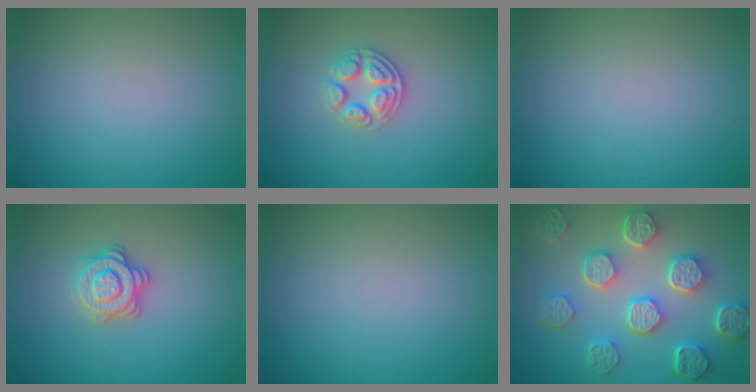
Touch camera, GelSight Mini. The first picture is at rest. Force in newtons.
{"total": 2.6, "press": 2.5, "slide": 0.9}
{"total": 0.0}
{"total": 2.9, "press": 2.7, "slide": 1.1}
{"total": 0.0}
{"total": 7.6, "press": 5.8, "slide": 4.9}